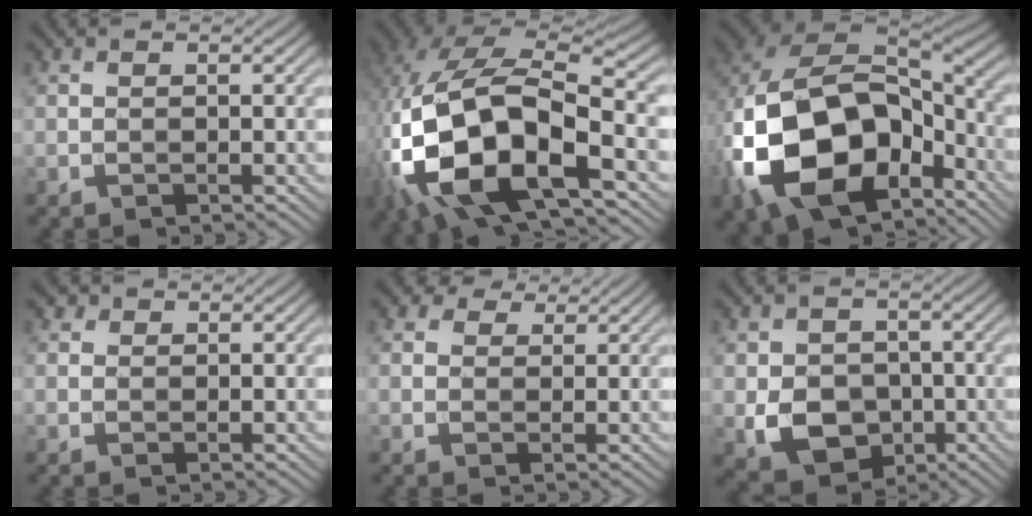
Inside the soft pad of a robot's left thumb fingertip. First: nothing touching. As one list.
[{"total": 19.5, "force": [-6.1, 10.0, 15.5], "torque": [-0.342, -0.031, -0.089]}, {"total": 20.1, "force": [-5.8, 13.7, 13.5], "torque": [-0.305, -0.044, -0.080]}, {"total": 1.4, "force": [0.9, 0.9, 0.4], "torque": [-0.008, 0.004, 0.012]}, {"total": 3.8, "force": [2.7, 2.2, 1.6], "torque": [-0.035, 0.000, 0.045]}, {"total": 7.6, "force": [-2.0, 6.0, 4.1], "torque": [-0.086, -0.017, -0.041]}]